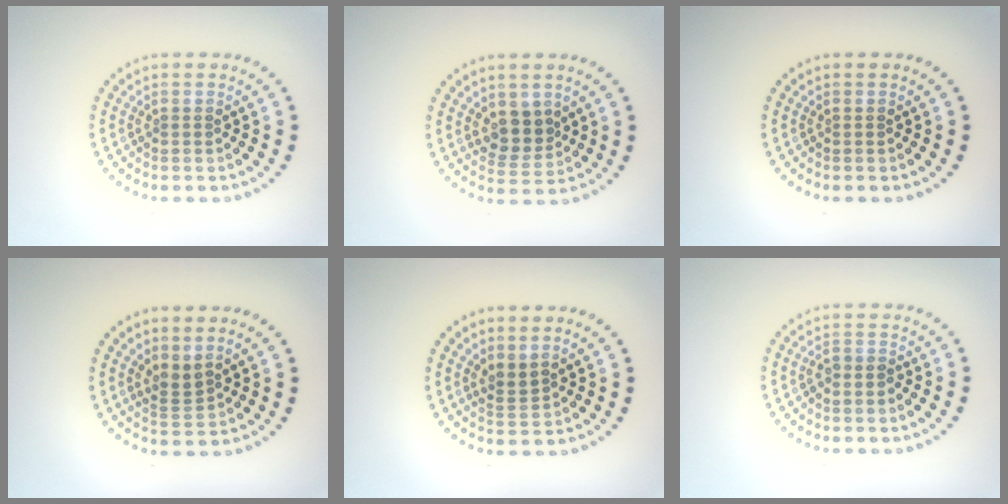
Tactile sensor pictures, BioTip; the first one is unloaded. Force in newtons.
{"total": 2.9, "press": 2.5, "slide": 1.4}
{"total": 0.0}
{"total": 1.9, "press": 1.3, "slide": 1.4}
{"total": 1.7, "press": 1.2, "slide": 1.2}
{"total": 1.1, "press": 0.8, "slide": 0.7}